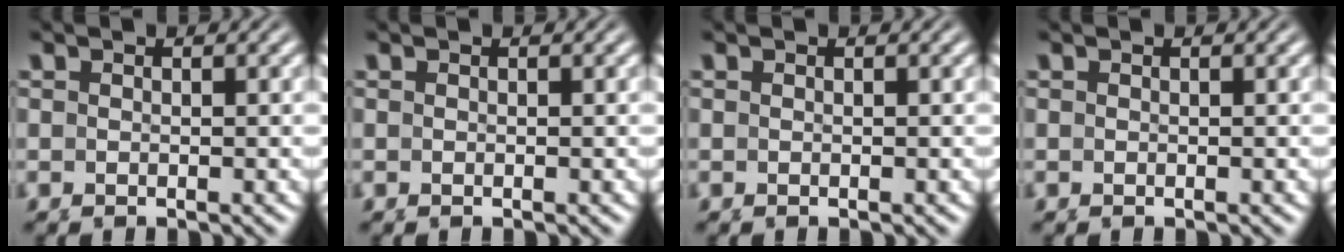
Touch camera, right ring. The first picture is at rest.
{"total": 0.0}
{"total": 1.5, "force": [-0.3, -1.4, -0.4], "torque": [0.017, -0.010, 0.005]}
{"total": 0.0}